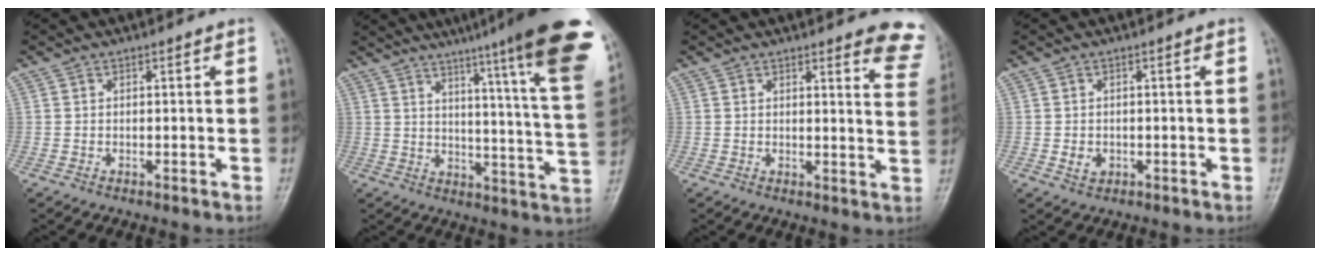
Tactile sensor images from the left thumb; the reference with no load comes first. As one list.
[{"total": 24.4, "force": [16.9, 1.5, 17.5], "torque": [-0.214, -0.093, 0.213]}, {"total": 9.8, "force": [8.2, 2.4, 5.0], "torque": [-0.018, -0.040, 0.065]}, {"total": 2.1, "force": [-0.4, 1.7, 1.1], "torque": [-0.013, 0.001, -0.003]}]